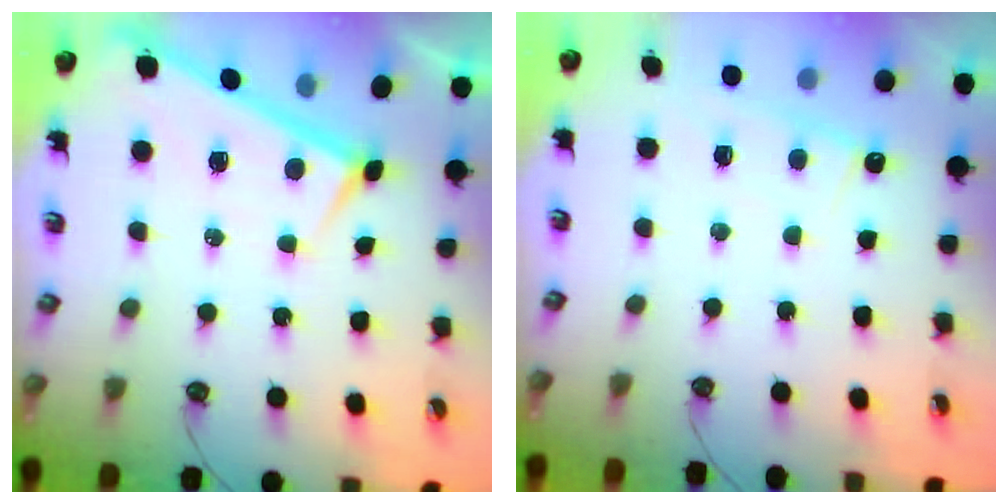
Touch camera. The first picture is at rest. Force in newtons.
{"total": 2.4, "press": 2.4, "slide": 0.3}